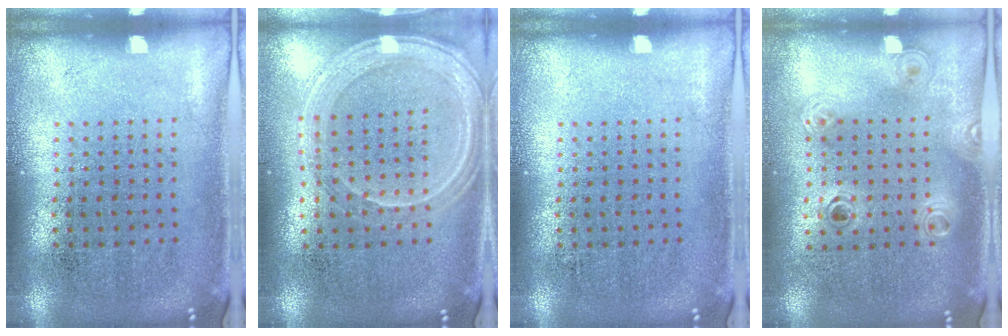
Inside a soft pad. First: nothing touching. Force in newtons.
{"total": 1.3, "press": 1.3, "slide": 0.1}
{"total": 0.0}
{"total": 1.2, "press": 1.1, "slide": 0.5}